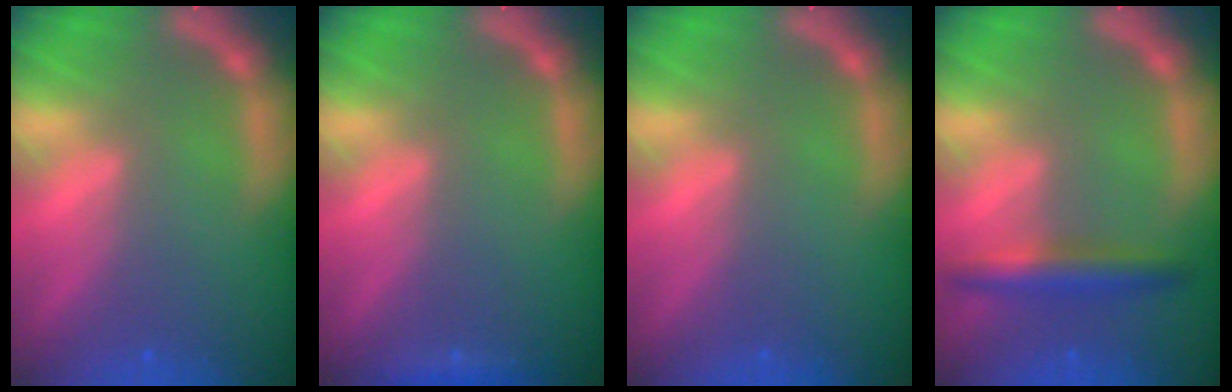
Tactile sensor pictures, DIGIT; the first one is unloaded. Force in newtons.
{"total": 0.9}
{"total": 0.0}
{"total": 3.5}